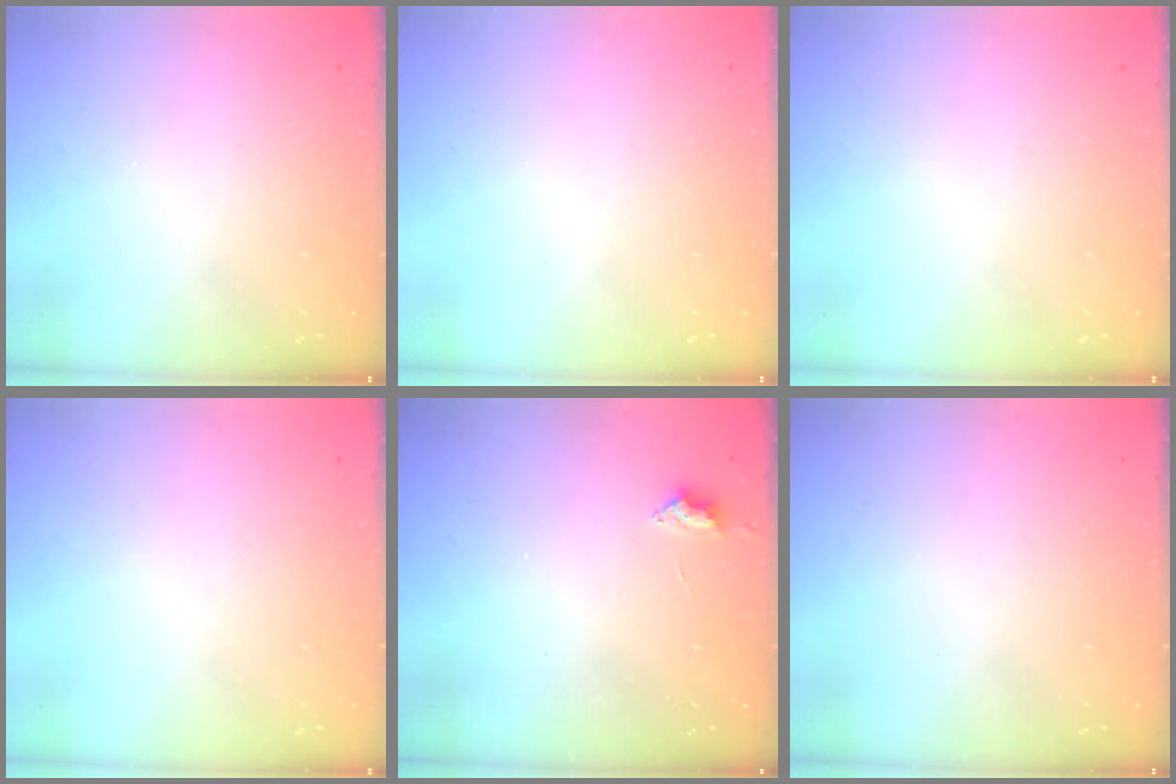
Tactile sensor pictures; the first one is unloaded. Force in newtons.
{"total": 0.0}
{"total": 0.0}
{"total": 0.0}
{"total": 2.7, "press": 2.6, "slide": 0.5}
{"total": 0.0}